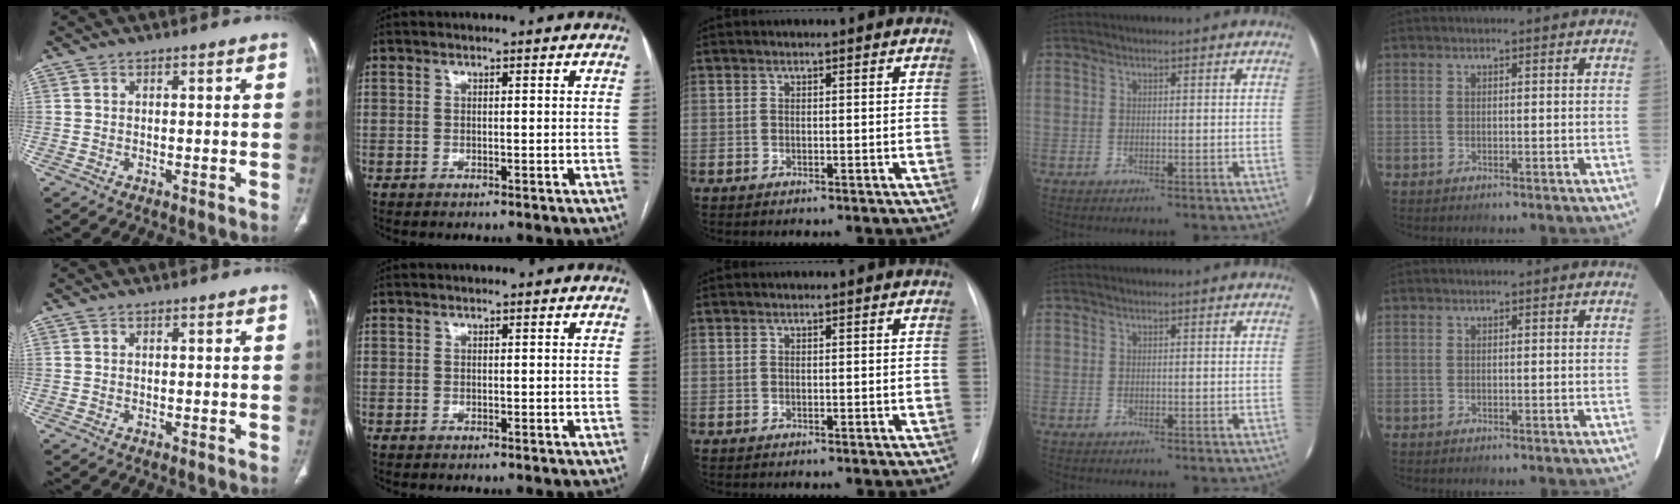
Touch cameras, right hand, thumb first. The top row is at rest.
{}